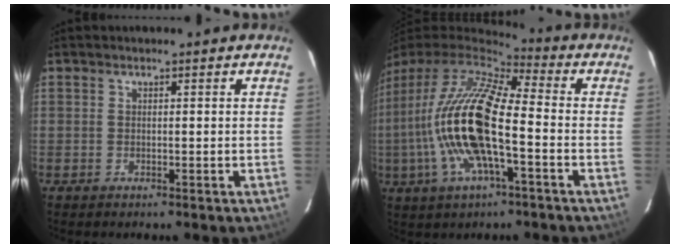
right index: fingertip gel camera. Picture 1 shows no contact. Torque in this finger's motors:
{"motor_torque": [2.14, 0.00, 1.05, 0.21]}